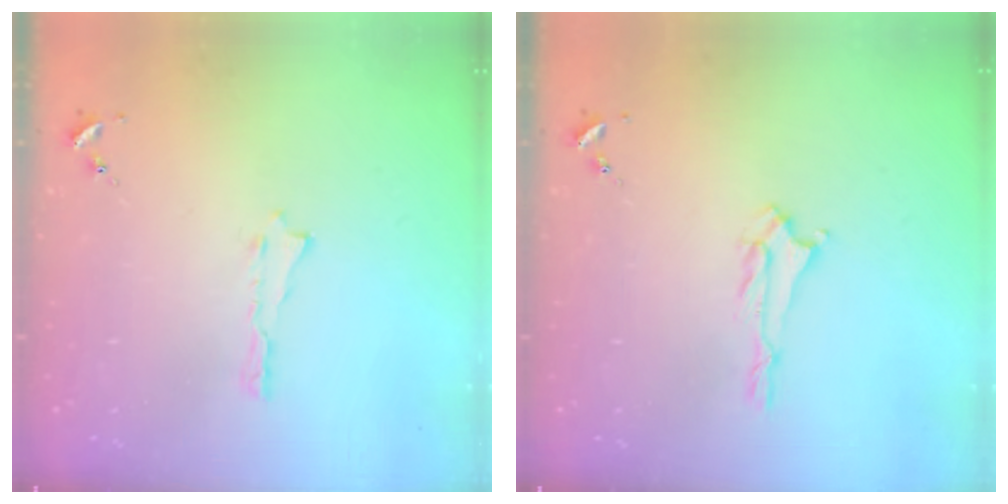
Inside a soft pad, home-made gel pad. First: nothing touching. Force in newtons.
{"total": 1.4, "press": 1.3, "slide": 0.2}